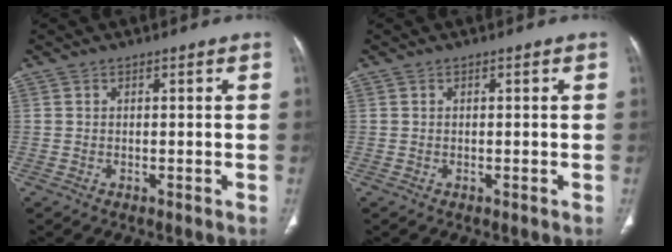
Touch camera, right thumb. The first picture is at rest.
{"total": 0.0}